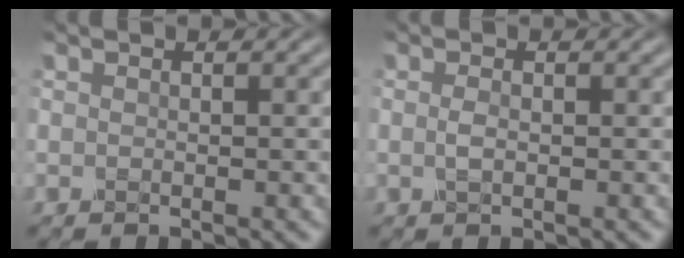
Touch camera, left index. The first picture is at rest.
{"total": 1.1, "force": [0.0, 0.5, 1.0], "torque": [-0.024, -0.002, -0.002]}